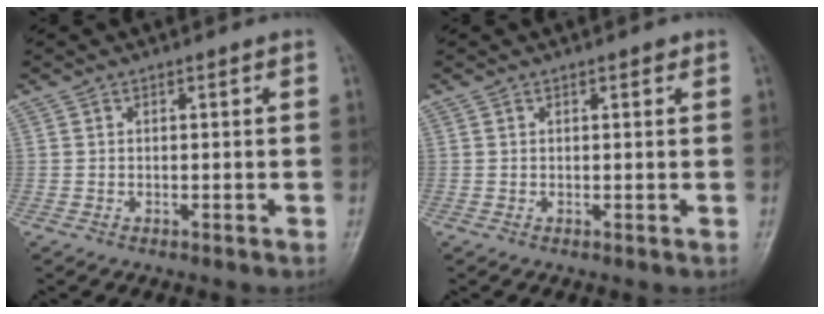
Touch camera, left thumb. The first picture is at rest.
{"total": 1.2, "force": [0.7, 0.5, 0.8], "torque": [-0.007, -0.001, 0.007]}